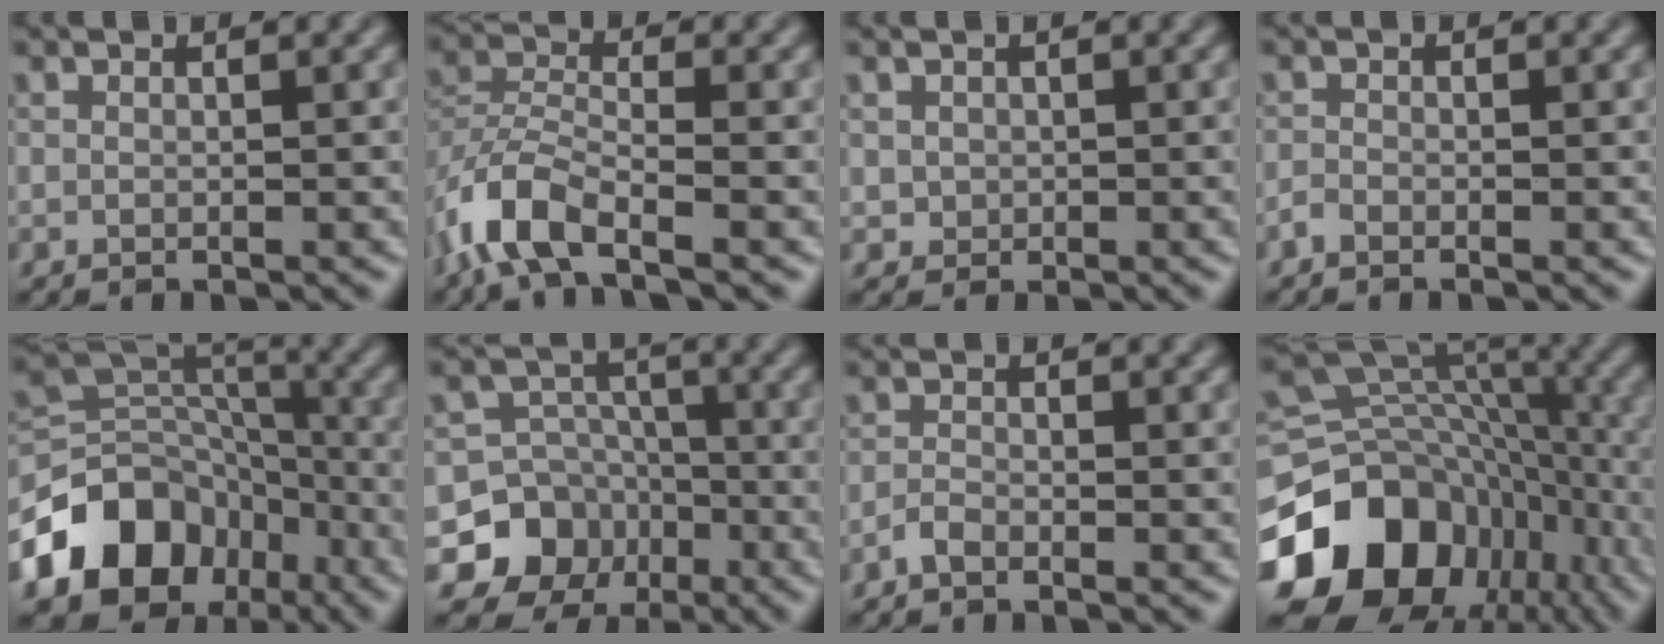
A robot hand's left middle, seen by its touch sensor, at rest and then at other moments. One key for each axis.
{"total": 5.3, "fx": -3.4, "fy": 2.1, "fz": 3.5, "tx": -0.068, "ty": 0.002, "tz": -0.077}
{"total": 1.0, "fx": 0.2, "fy": 1.0, "fz": 0.2, "tx": -0.001, "ty": -0.003, "tz": 0.005}
{"total": 0.7, "fx": -0.6, "fy": 0.2, "fz": 0.3, "tx": -0.005, "ty": 0.001, "tz": -0.015}
{"total": 10.7, "fx": -5.1, "fy": 8.1, "fz": 4.7, "tx": -0.085, "ty": 0.004, "tz": -0.099}
{"total": 10.8, "fx": -5.2, "fy": 9.3, "fz": 1.5, "tx": -0.020, "ty": -0.017, "tz": -0.107}
{"total": 1.0, "fx": -0.8, "fy": 0.3, "fz": 0.6, "tx": -0.013, "ty": 0.002, "tz": -0.018}
{"total": 17.6, "fx": -7.7, "fy": 13.2, "fz": 8.7, "tx": -0.186, "ty": -0.008, "tz": -0.119}